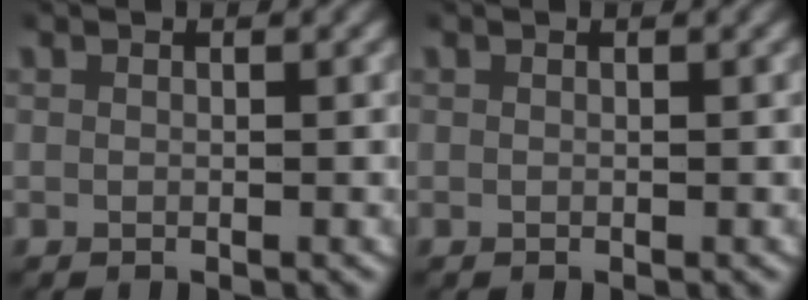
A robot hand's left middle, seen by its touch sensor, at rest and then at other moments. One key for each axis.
{"total": 0.0}